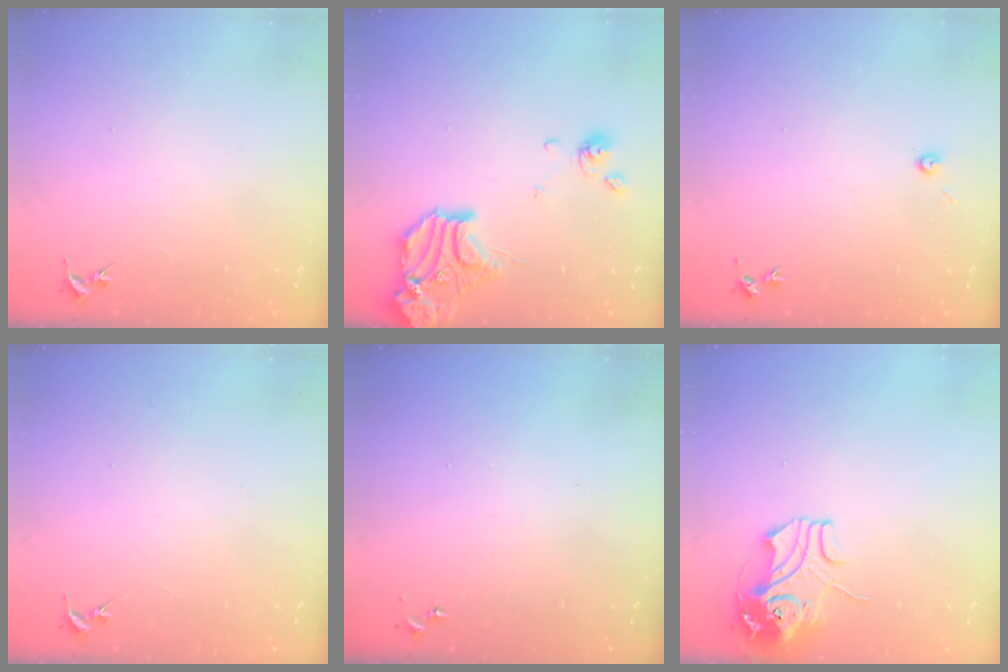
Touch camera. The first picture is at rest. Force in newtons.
{"total": 16.0, "press": 15.8, "slide": 2.5}
{"total": 3.0, "press": 3.0, "slide": 0.3}
{"total": 0.0}
{"total": 0.0}
{"total": 10.6, "press": 10.4, "slide": 1.7}